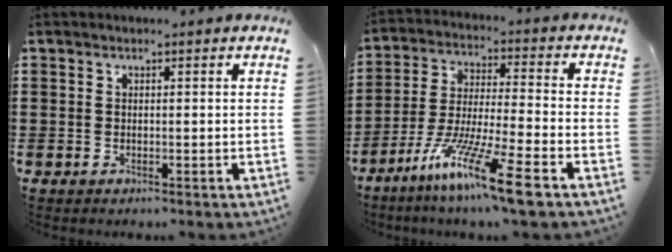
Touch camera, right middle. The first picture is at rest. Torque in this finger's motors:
{"motor_torque": [2.14, 0.00, 1.05, 0.21]}